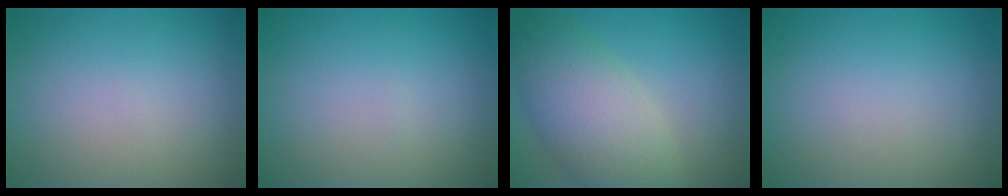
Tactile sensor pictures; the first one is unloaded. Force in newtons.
{"total": 0.0}
{"total": 7.0, "press": 7.0, "slide": 0.3}
{"total": 0.0}